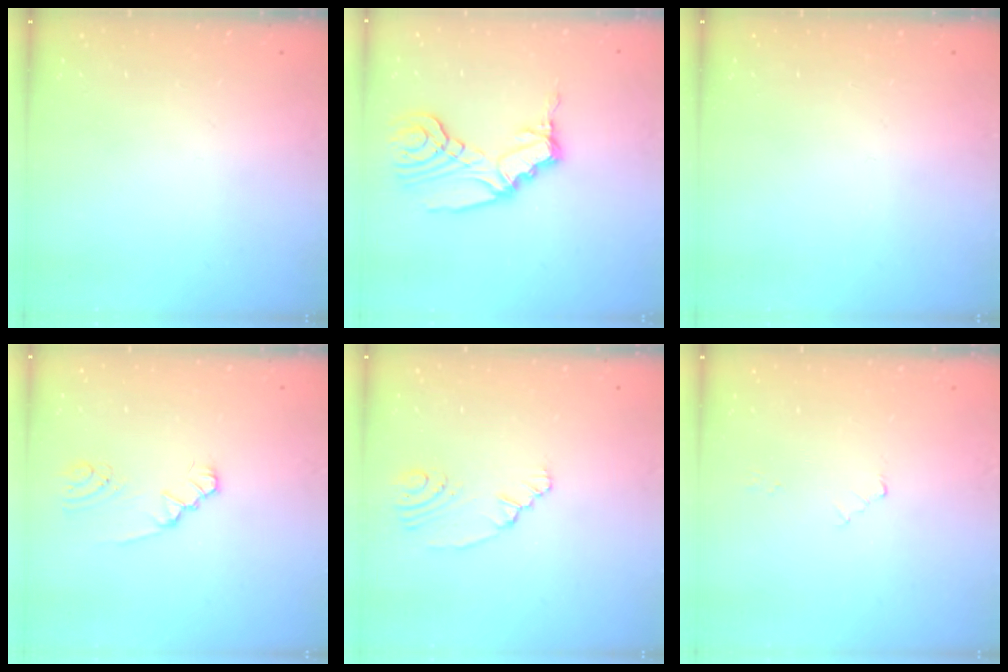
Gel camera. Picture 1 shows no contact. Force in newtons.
{"total": 10.4, "press": 10.3, "slide": 0.9}
{"total": 0.0}
{"total": 2.2, "press": 2.2, "slide": 0.4}
{"total": 3.0, "press": 2.6, "slide": 1.6}
{"total": 2.0, "press": 2.0, "slide": 0.3}